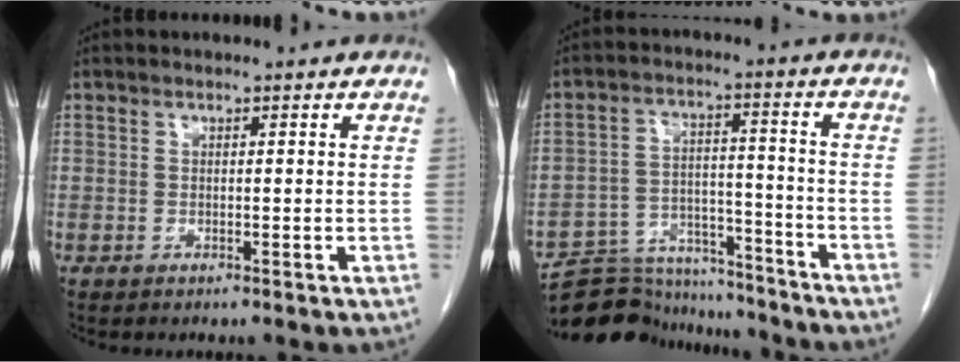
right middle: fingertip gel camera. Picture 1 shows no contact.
{"total": 14.4, "force": [-13.8, 3.6, 2.0], "torque": [-0.032, 0.029, -0.212]}